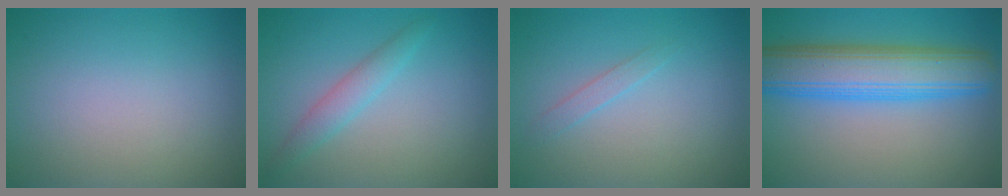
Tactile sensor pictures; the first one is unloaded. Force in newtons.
{"total": 2.0, "press": 2.0, "slide": 0.1}
{"total": 1.0, "press": 1.0, "slide": 0.0}
{"total": 8.3, "press": 8.3, "slide": 0.2}